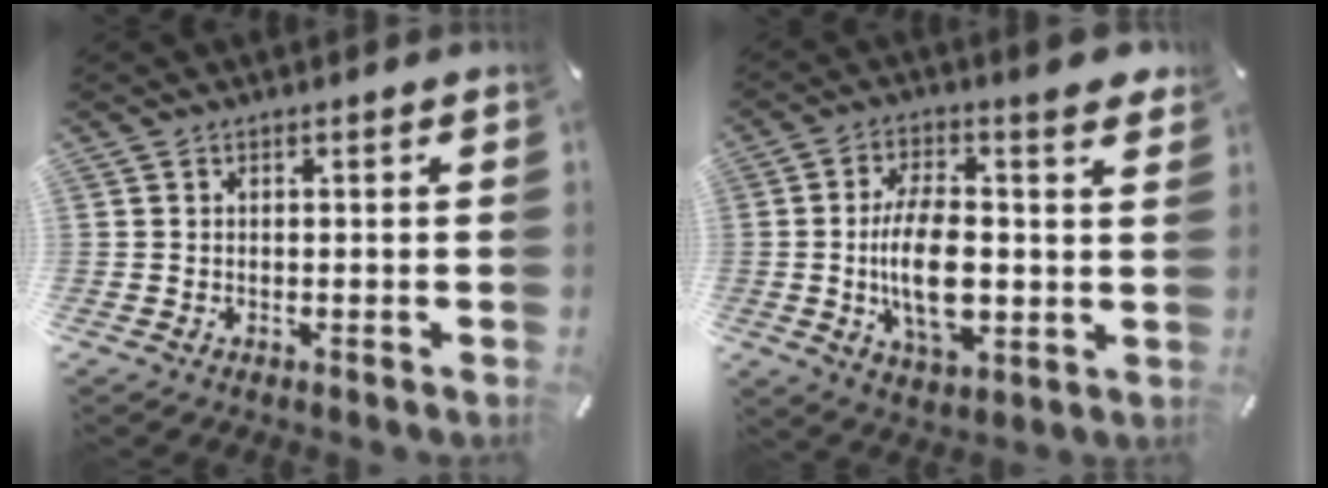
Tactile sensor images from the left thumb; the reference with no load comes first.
{"total": 15.8, "force": [1.0, 7.4, 13.9], "torque": [-0.242, -0.017, 0.012]}